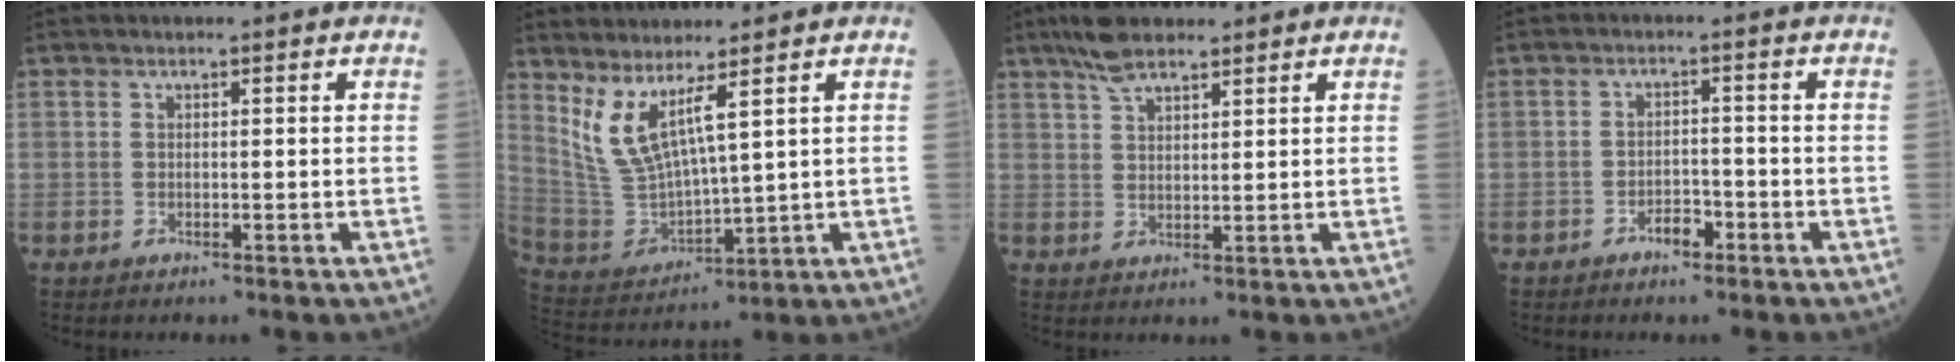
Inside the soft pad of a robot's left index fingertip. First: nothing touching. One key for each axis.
{"total": 8.2, "fx": 4.9, "fy": 0.9, "fz": 6.5, "tx": -0.147, "ty": -0.022, "tz": 0.118}
{"total": 5.5, "fx": 4.4, "fy": 1.5, "fz": 2.9, "tx": -0.066, "ty": 0.018, "tz": 0.084}
{"total": 2.6, "fx": -1.7, "fy": 1.1, "fz": 1.5, "tx": -0.024, "ty": 0.003, "tz": -0.030}